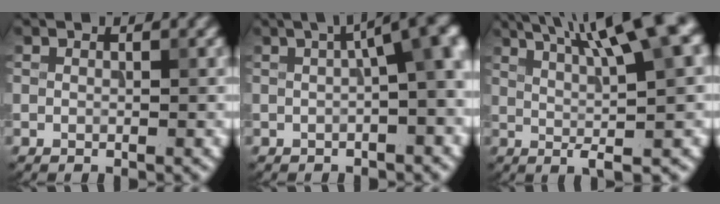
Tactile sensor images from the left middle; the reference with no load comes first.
{"total": 5.9, "force": [0.6, 1.3, 5.7], "torque": [-0.069, 0.018, 0.006]}
{"total": 11.7, "force": [3.5, 2.4, 10.9], "torque": [-0.128, 0.021, 0.051]}